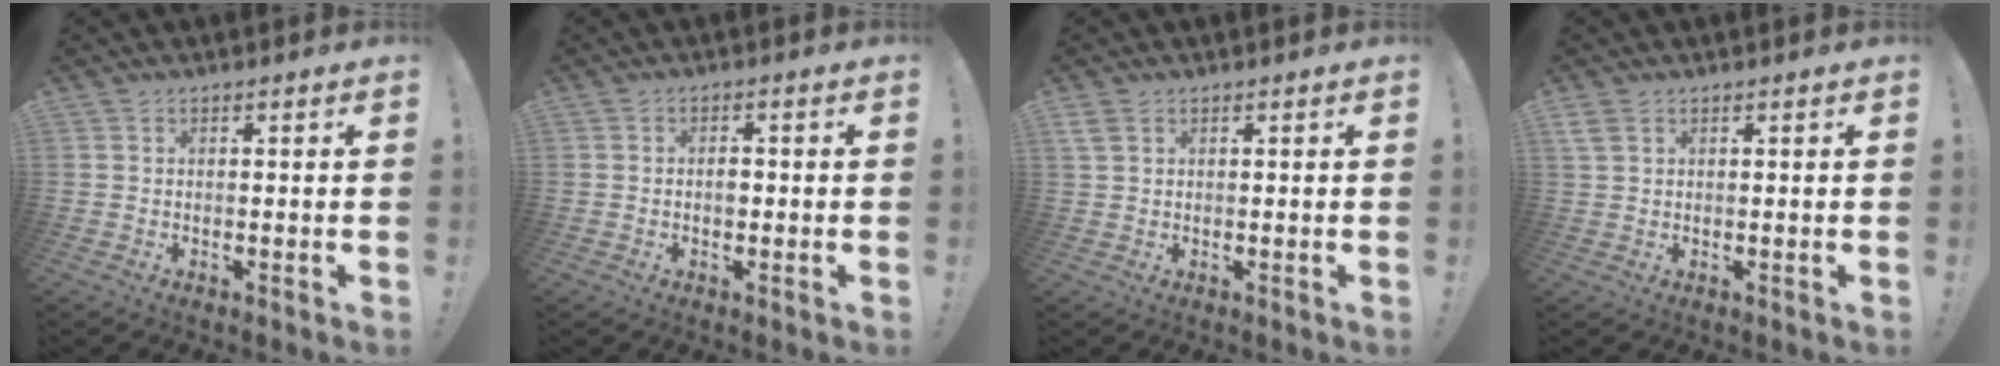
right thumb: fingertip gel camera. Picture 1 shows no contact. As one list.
[{"total": 2.1, "force": [-0.4, 1.3, 1.6], "torque": [-0.013, 0.001, -0.010]}, {"total": 2.7, "force": [1.5, 1.5, 1.7], "torque": [-0.026, -0.003, 0.029]}, {"total": 2.9, "force": [1.7, 1.6, 1.7], "torque": [-0.028, -0.003, 0.033]}]